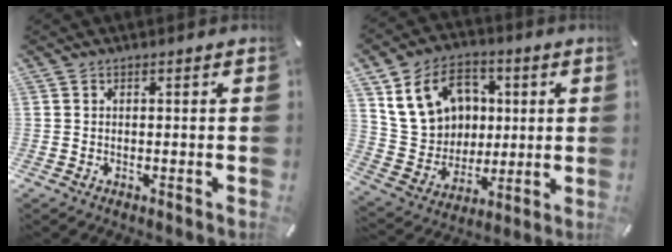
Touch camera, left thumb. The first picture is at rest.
{"total": 16.6, "force": [5.1, 14.0, 7.2], "torque": [-0.145, -0.003, 0.107]}